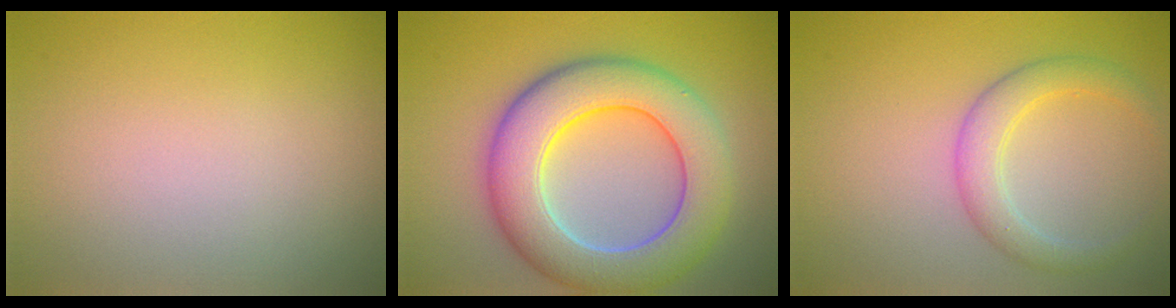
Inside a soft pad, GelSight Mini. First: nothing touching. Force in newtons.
{"total": 9.8, "press": 9.8, "slide": 0.4}
{"total": 3.2, "press": 3.2, "slide": 0.1}